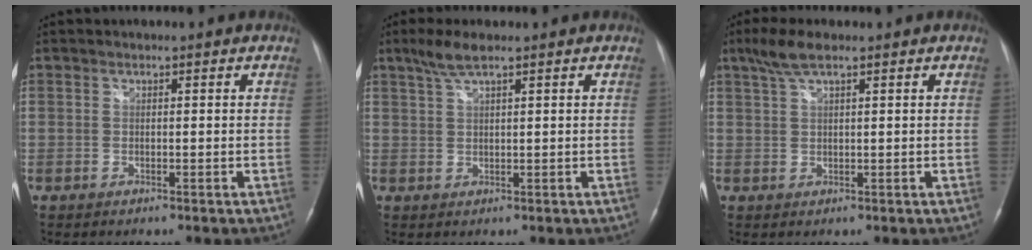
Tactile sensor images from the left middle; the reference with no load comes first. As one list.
[{"total": 3.6, "force": [2.6, 0.2, 2.5], "torque": [-0.061, 0.007, 0.055]}, {"total": 4.2, "force": [2.9, 0.6, 3.0], "torque": [-0.070, 0.014, 0.059]}]